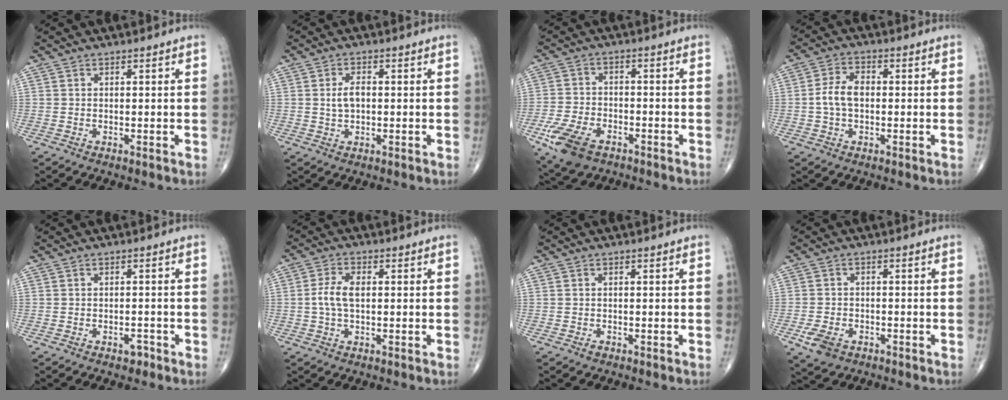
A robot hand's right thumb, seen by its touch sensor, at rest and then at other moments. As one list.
[{"total": 3.5, "force": [0.1, 2.0, 2.8], "torque": [-0.051, 0.004, 0.002]}, {"total": 9.9, "force": [-5.3, 5.7, 6.2], "torque": [-0.123, 0.011, -0.093]}, {"total": 5.6, "force": [-0.3, 3.5, 4.3], "torque": [-0.086, 0.017, -0.013]}, {"total": 1.5, "force": [-1.0, 0.8, 0.7], "torque": [-0.007, 0.005, -0.016]}, {"total": 4.8, "force": [0.1, 2.5, 4.1], "torque": [-0.095, 0.010, -0.003]}, {"total": 0.6, "force": [-0.4, 0.3, 0.3], "torque": [-0.004, 0.000, -0.008]}, {"total": 4.9, "force": [-2.4, 3.3, 2.8], "torque": [-0.056, 0.005, -0.038]}]